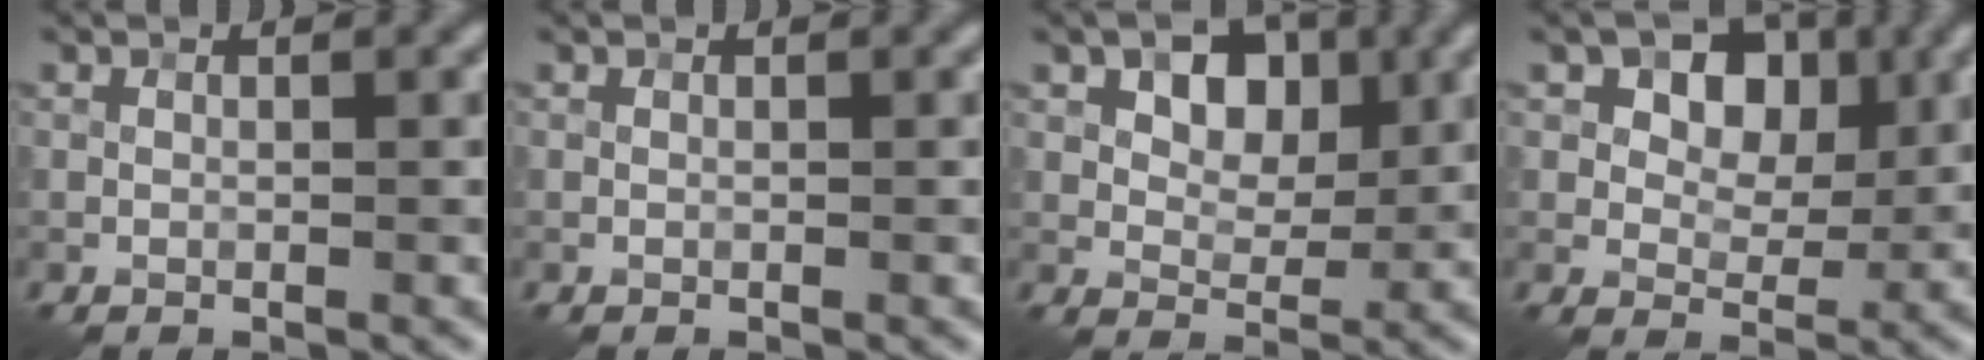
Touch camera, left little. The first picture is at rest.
{"total": 0.0}
{"total": 5.6, "force": [1.9, 3.6, 3.8], "torque": [-0.060, 0.002, 0.022]}
{"total": 6.2, "force": [2.0, 4.2, 4.0], "torque": [-0.061, 0.002, 0.017]}